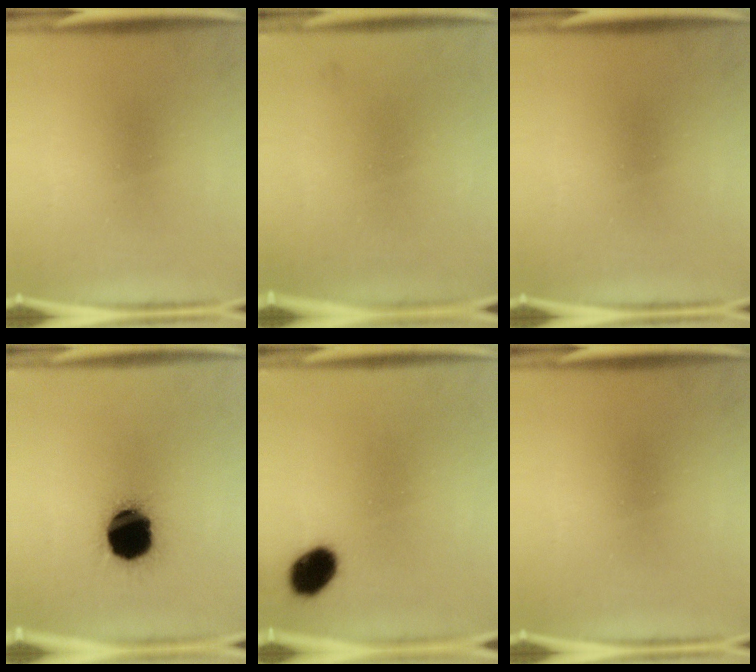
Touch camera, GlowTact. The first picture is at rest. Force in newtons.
{"total": 1.1}
{"total": 0.0}
{"total": 19.0}
{"total": 7.5}
{"total": 0.0}